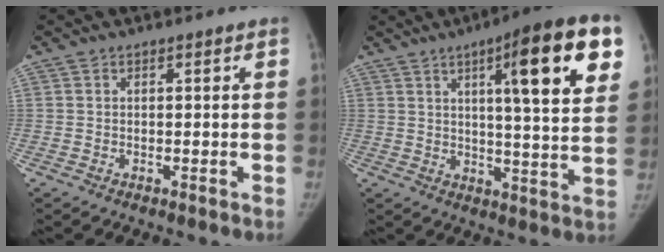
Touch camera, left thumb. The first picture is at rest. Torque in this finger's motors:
{"motor_torque": [0.68, 0.17, 1.90, -0.73, 0.42]}